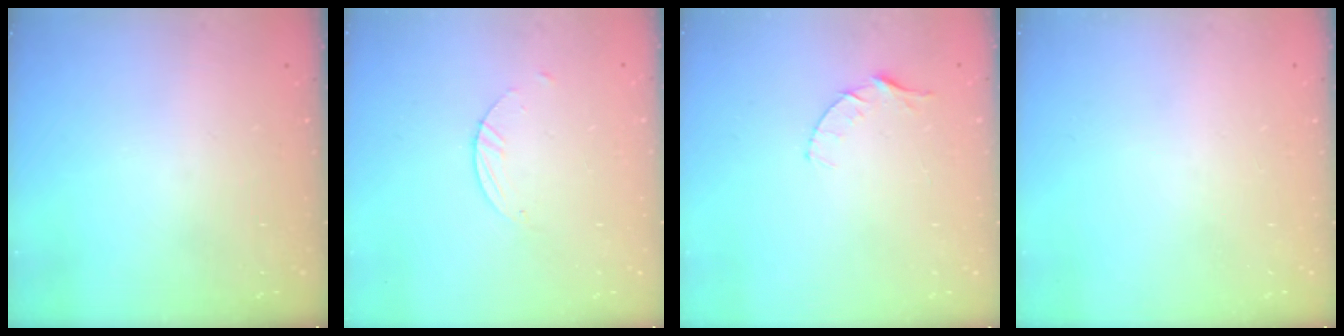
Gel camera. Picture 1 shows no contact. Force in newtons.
{"total": 1.8, "press": 1.8, "slide": 0.1}
{"total": 4.1, "press": 4.0, "slide": 0.4}
{"total": 0.0}